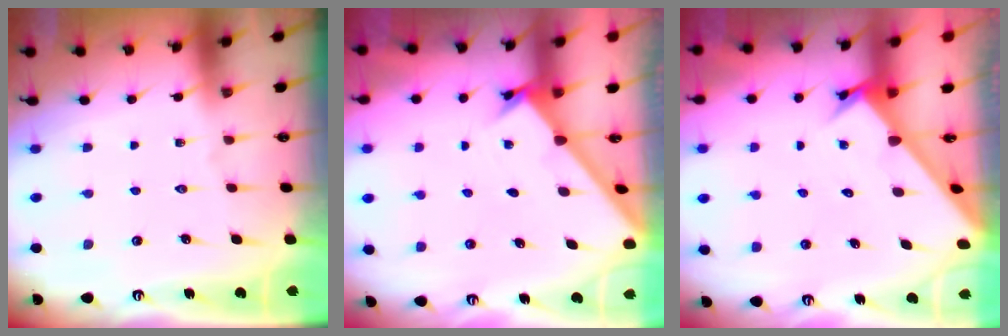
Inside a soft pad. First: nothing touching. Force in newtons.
{"total": 1.7, "press": 1.7, "slide": 0.2}
{"total": 2.6, "press": 2.6, "slide": 0.3}